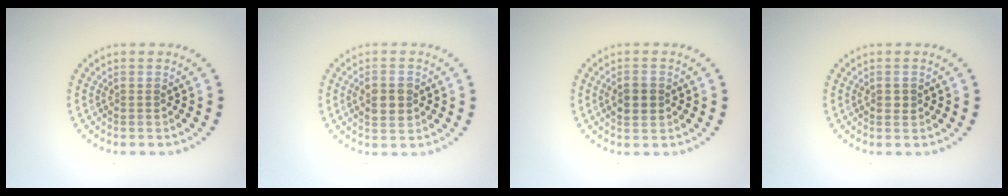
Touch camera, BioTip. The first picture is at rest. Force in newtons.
{"total": 2.4, "press": 2.4, "slide": 0.1}
{"total": 2.4, "press": 2.4, "slide": 0.1}
{"total": 1.0, "press": 1.0, "slide": 0.1}